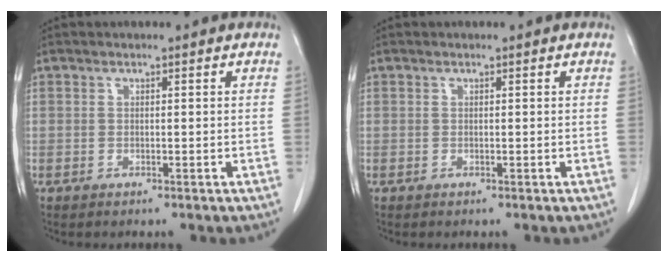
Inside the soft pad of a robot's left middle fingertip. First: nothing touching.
{"total": 0.0}